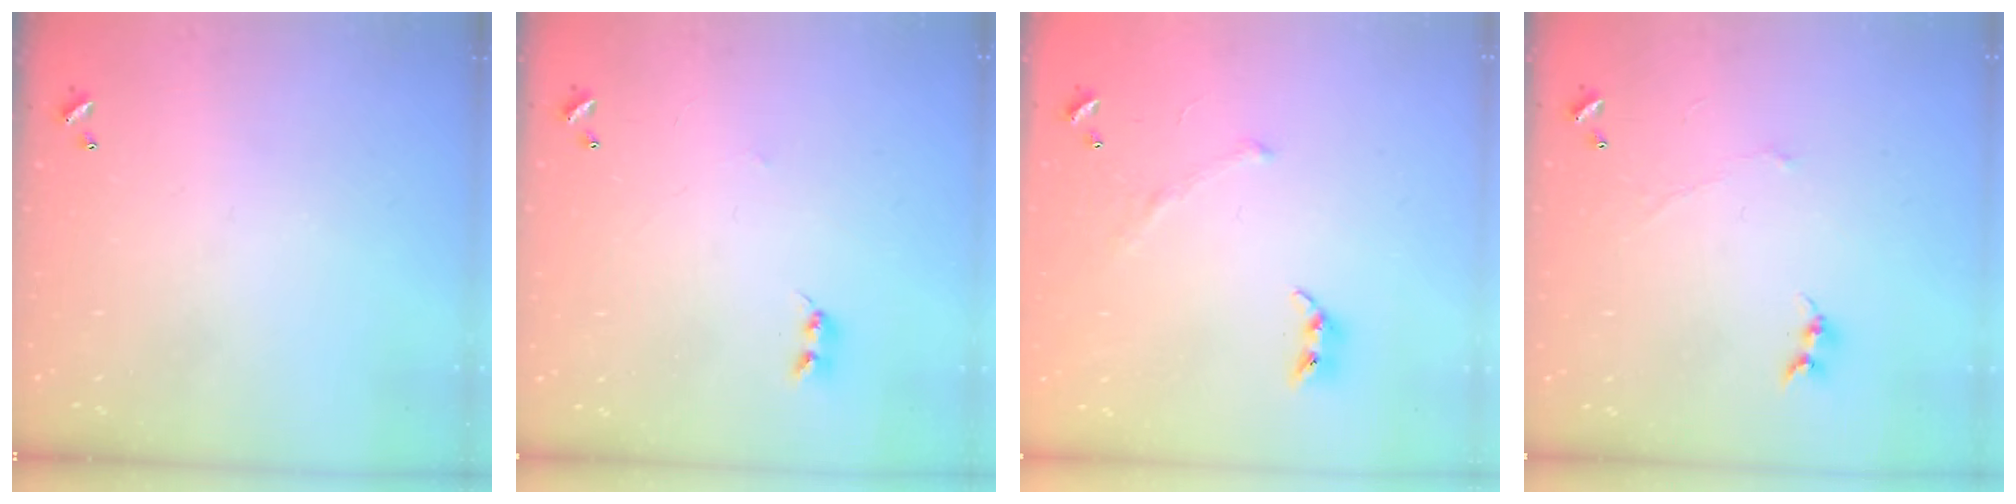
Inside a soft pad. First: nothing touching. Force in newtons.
{"total": 2.2, "press": 2.2, "slide": 0.4}
{"total": 3.2, "press": 3.0, "slide": 1.0}
{"total": 0.0}